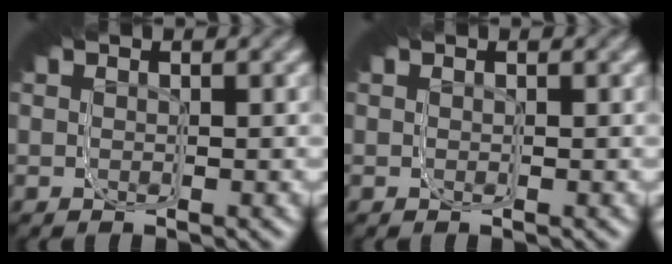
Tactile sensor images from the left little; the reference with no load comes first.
{"total": 0.0}